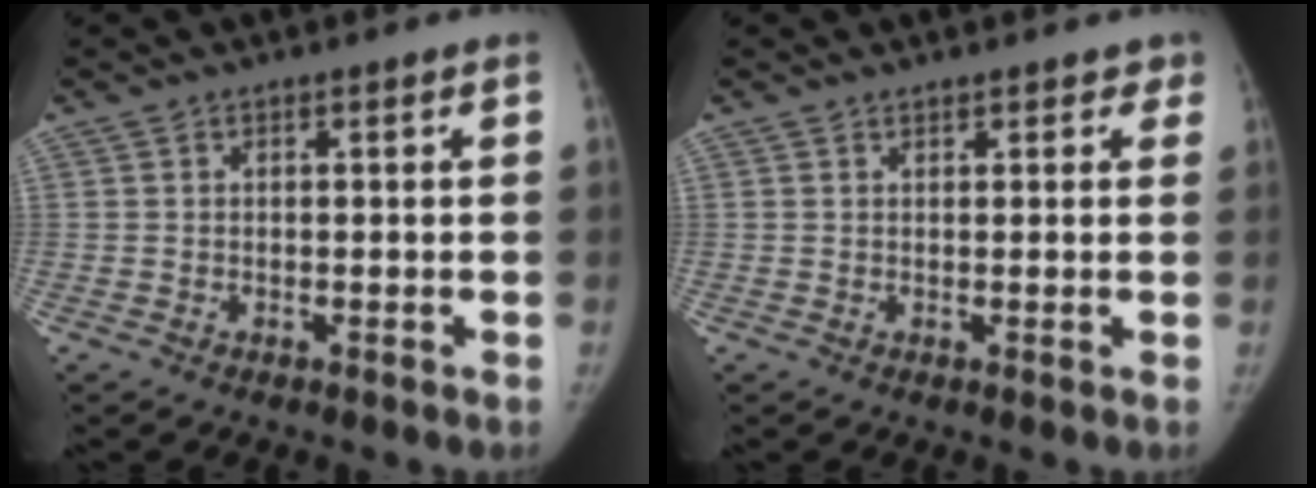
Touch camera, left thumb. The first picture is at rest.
{"total": 2.7, "force": [2.1, 1.6, 0.9], "torque": [0.023, -0.003, 0.019]}